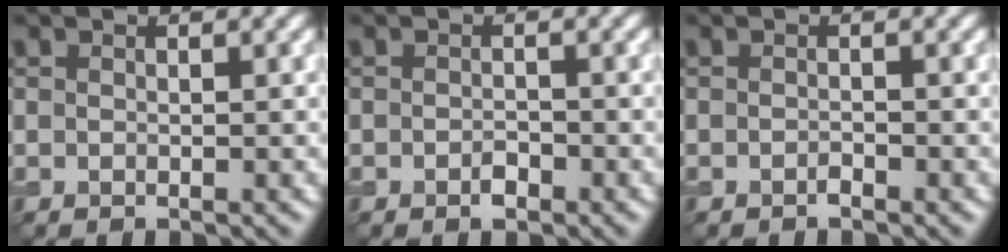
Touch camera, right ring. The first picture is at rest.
{"total": 1.1, "force": [-0.6, 0.5, 0.7], "torque": [-0.012, -0.001, -0.011]}
{"total": 0.5, "force": [-0.4, 0.1, 0.3], "torque": [-0.004, 0.002, -0.009]}